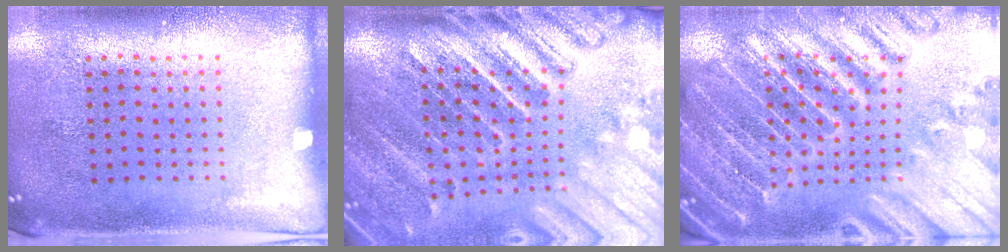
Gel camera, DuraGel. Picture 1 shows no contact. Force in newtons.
{"total": 4.2, "press": 3.6, "slide": 2.3}
{"total": 4.0, "press": 3.8, "slide": 1.2}